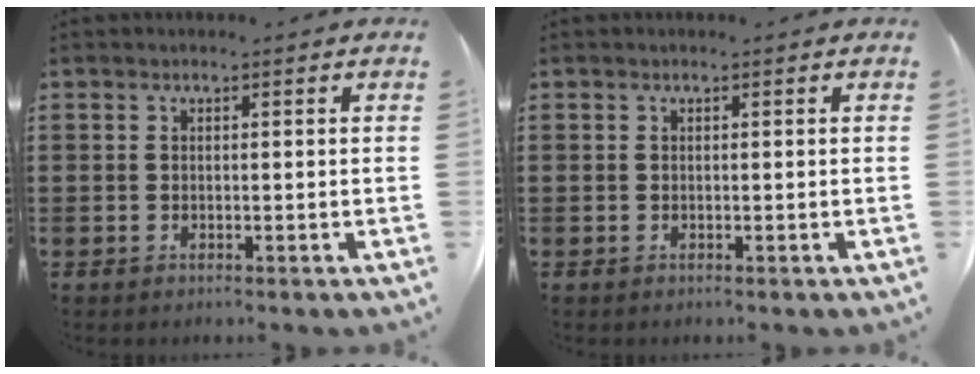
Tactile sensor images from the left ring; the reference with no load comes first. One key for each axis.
{"total": 0.0}